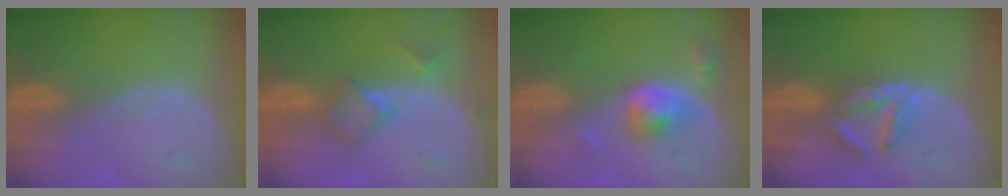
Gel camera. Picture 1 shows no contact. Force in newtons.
{"total": 4.8, "press": 4.6, "slide": 1.4}
{"total": 5.2, "press": 4.8, "slide": 2.0}
{"total": 5.9, "press": 5.3, "slide": 2.5}